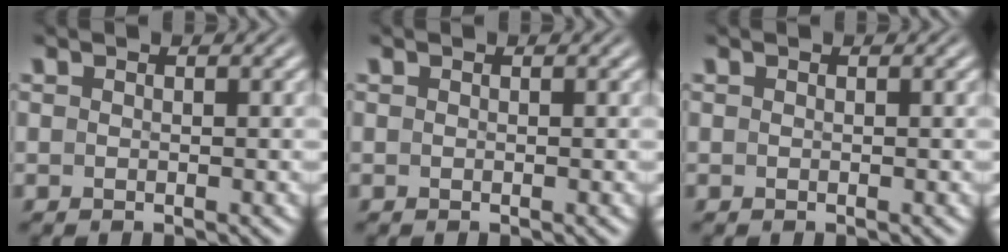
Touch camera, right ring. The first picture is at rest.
{"total": 0.0}
{"total": 0.0}